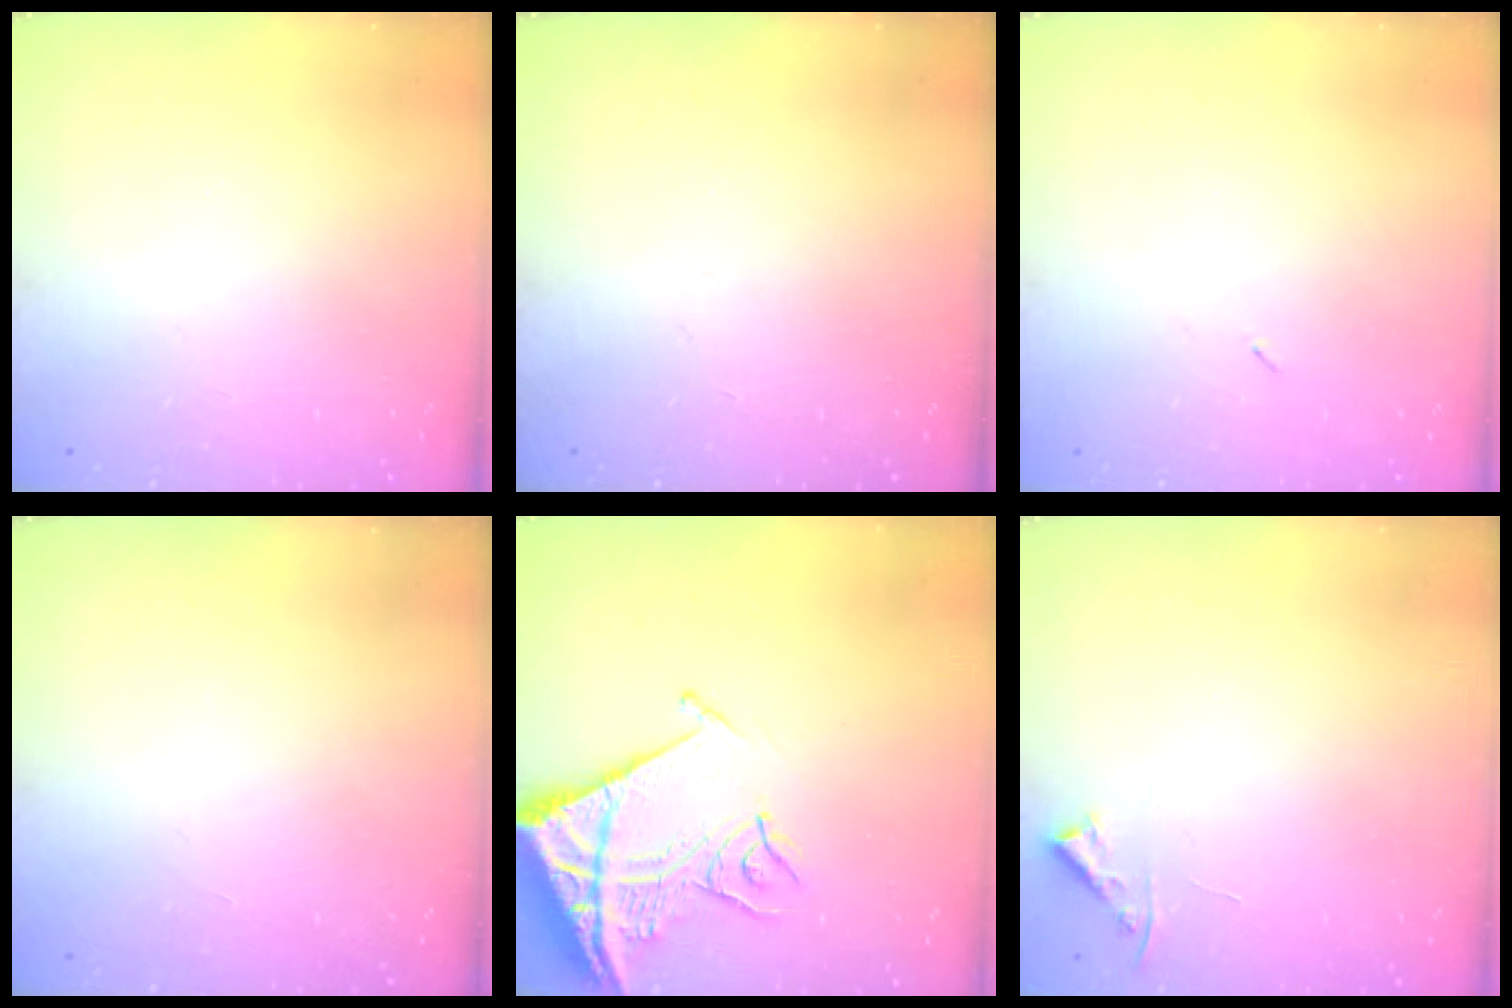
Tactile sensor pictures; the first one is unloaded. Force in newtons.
{"total": 0.0}
{"total": 2.2, "press": 2.1, "slide": 0.9}
{"total": 1.5, "press": 1.5, "slide": 0.1}
{"total": 14.1, "press": 14.0, "slide": 1.6}
{"total": 3.8, "press": 3.8, "slide": 0.6}